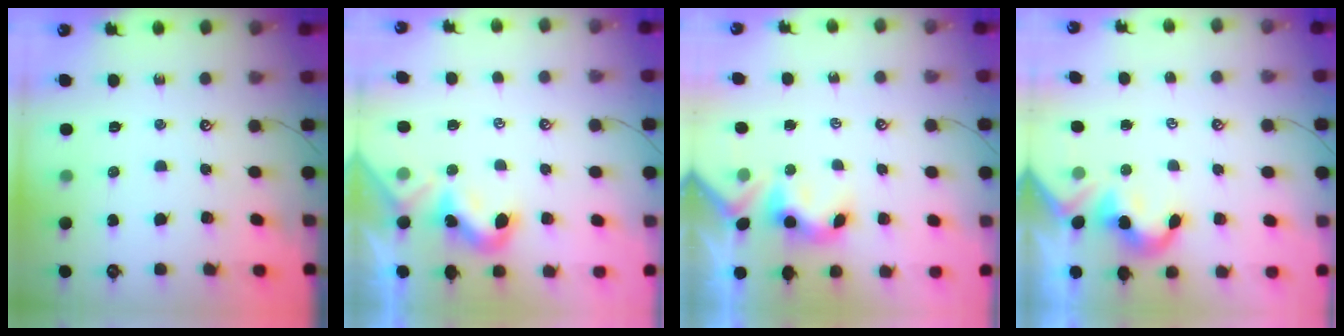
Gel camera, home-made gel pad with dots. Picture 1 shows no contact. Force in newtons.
{"total": 2.0, "press": 2.0, "slide": 0.4}
{"total": 3.8, "press": 3.8, "slide": 0.2}
{"total": 2.1, "press": 2.1, "slide": 0.4}